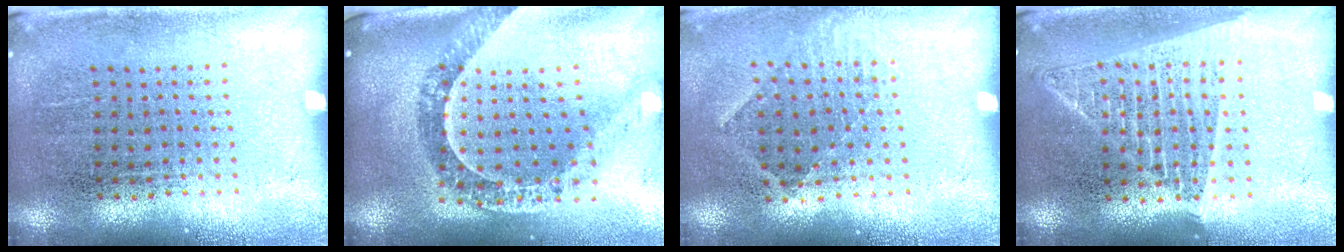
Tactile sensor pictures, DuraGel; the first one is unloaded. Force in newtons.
{"total": 1.4, "press": 1.3, "slide": 0.6}
{"total": 0.8, "press": 0.7, "slide": 0.4}
{"total": 1.5, "press": 1.4, "slide": 0.6}